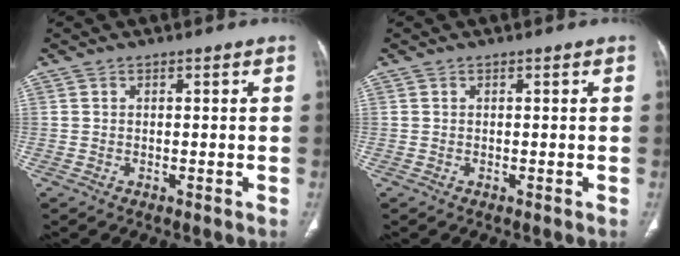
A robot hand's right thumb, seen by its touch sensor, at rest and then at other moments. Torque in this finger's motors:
{"motor_torque": [0.01, 0.01, -0.04, -0.01, 0.00]}